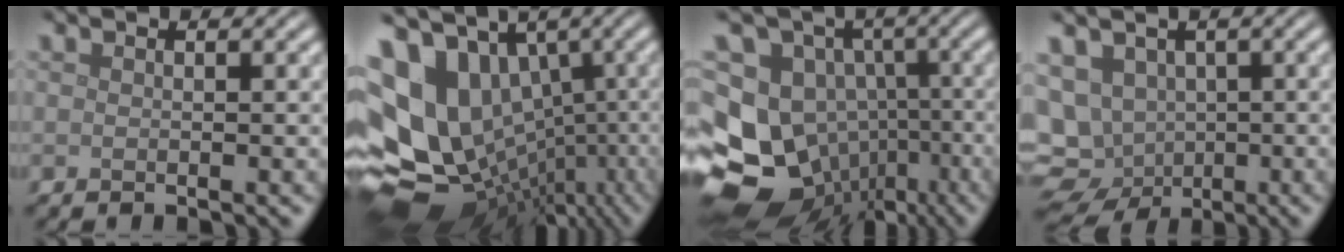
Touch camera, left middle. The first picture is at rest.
{"total": 15.9, "force": [0.6, 12.2, 10.2], "torque": [-0.193, -0.016, 0.059]}
{"total": 19.1, "force": [-6.2, 15.8, 8.9], "torque": [-0.199, -0.017, -0.089]}
{"total": 10.5, "force": [-3.2, 8.8, 4.7], "torque": [-0.090, -0.024, -0.042]}